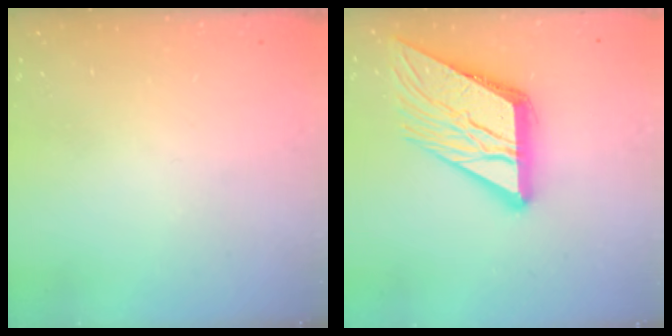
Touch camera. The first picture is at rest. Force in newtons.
{"total": 20.0, "press": 19.8, "slide": 2.2}